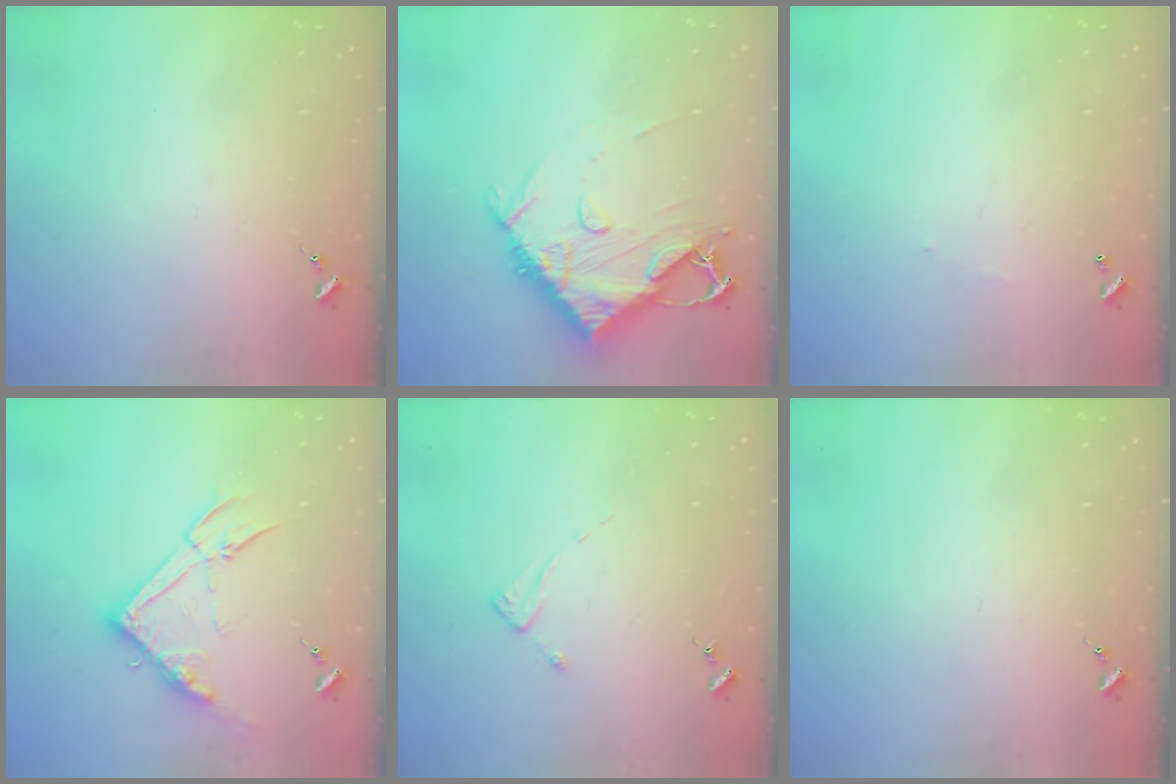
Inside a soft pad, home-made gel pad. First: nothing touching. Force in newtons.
{"total": 13.0, "press": 12.9, "slide": 1.5}
{"total": 3.7, "press": 3.7, "slide": 0.2}
{"total": 15.2, "press": 15.2, "slide": 0.6}
{"total": 2.0, "press": 2.0, "slide": 0.3}
{"total": 0.0}